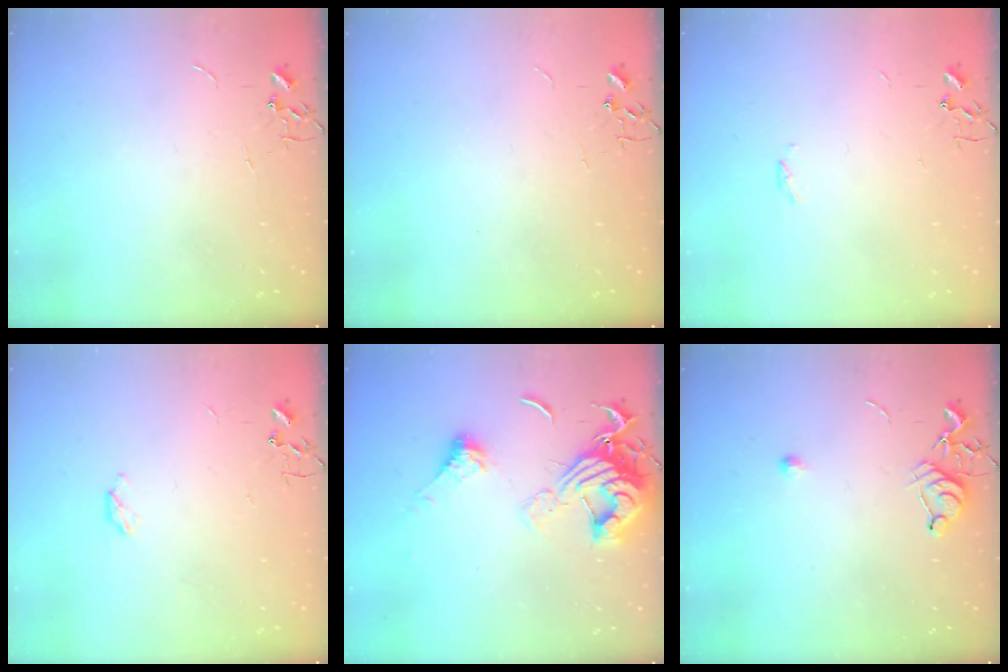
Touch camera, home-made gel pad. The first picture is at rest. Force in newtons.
{"total": 0.0}
{"total": 1.7, "press": 1.6, "slide": 0.4}
{"total": 2.8, "press": 2.8, "slide": 0.5}
{"total": 15.4, "press": 15.3, "slide": 1.8}
{"total": 7.1, "press": 7.1, "slide": 0.8}